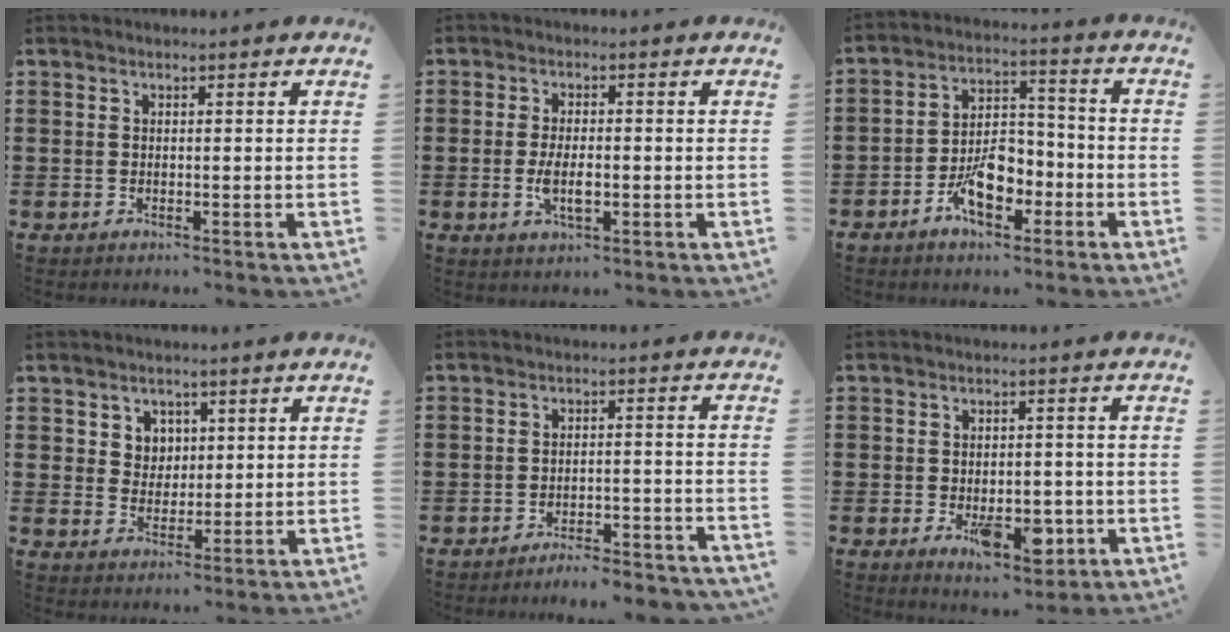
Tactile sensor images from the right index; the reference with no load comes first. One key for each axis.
{"total": 4.8, "fx": -1.0, "fy": 1.8, "fz": 4.3, "tx": -0.080, "ty": -0.005, "tz": -0.022}
{"total": 8.3, "fx": -4.1, "fy": 4.5, "fz": 5.6, "tx": -0.100, "ty": 0.011, "tz": -0.076}
{"total": 3.7, "fx": 1.7, "fy": 3.3, "fz": 0.6, "tx": -0.019, "ty": 0.010, "tz": 0.028}
{"total": 3.8, "fx": -3.8, "fy": -0.2, "fz": 0.6, "tx": -0.014, "ty": -0.001, "tz": -0.080}
{"total": 8.0, "fx": -2.7, "fy": 4.2, "fz": 6.2, "tx": -0.079, "ty": -0.002, "tz": -0.043}